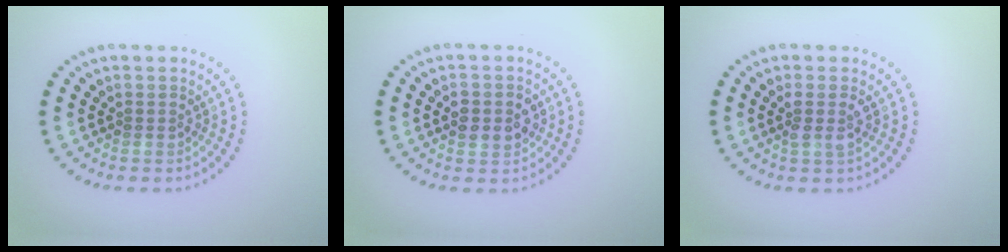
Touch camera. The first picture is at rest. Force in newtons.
{"total": 2.4, "press": 2.4, "slide": 0.1}
{"total": 1.7, "press": 1.6, "slide": 0.7}